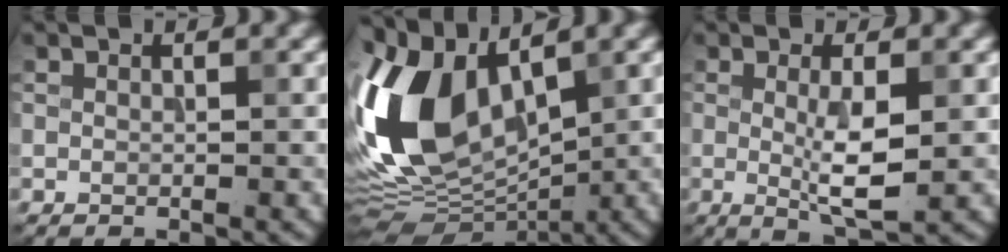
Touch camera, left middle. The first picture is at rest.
{"total": 13.4, "force": [2.4, 7.7, 10.7], "torque": [-0.236, 0.013, 0.026]}
{"total": 4.1, "force": [-0.1, 0.8, 4.0], "torque": [-0.072, -0.008, 0.002]}